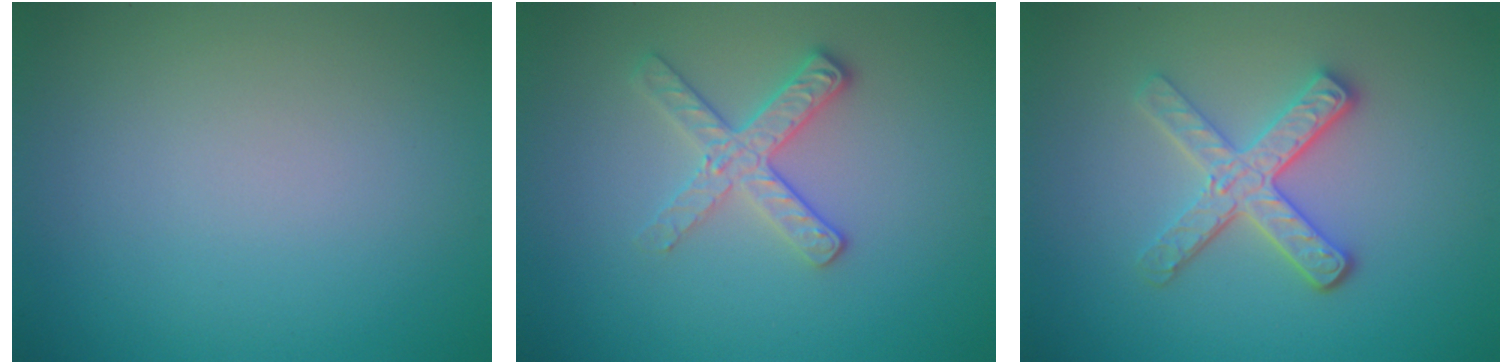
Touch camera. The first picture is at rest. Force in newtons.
{"total": 2.6, "press": 2.4, "slide": 0.9}
{"total": 3.8, "press": 3.1, "slide": 2.2}